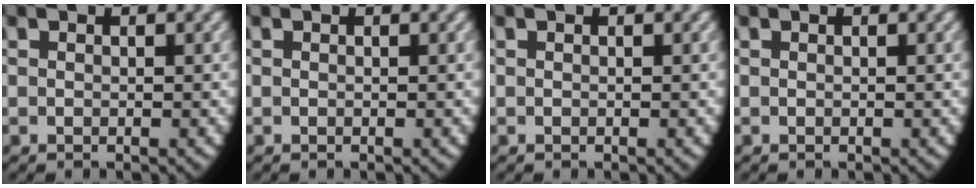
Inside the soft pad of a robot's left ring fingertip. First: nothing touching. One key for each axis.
{"total": 0.0}
{"total": 0.0}
{"total": 0.0}